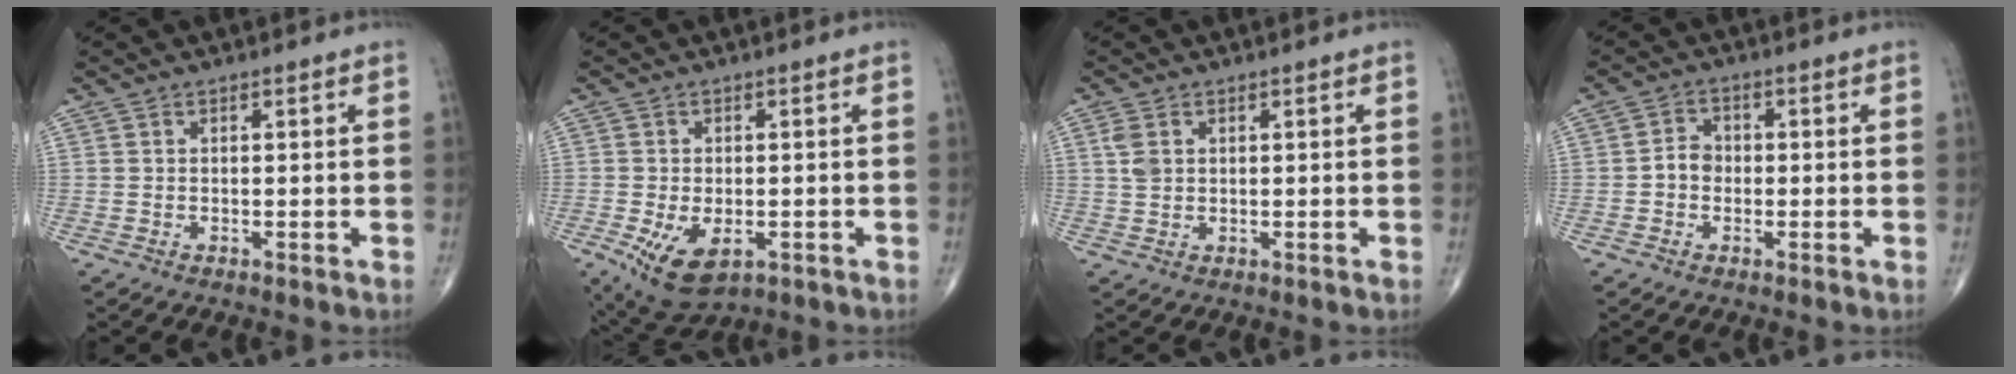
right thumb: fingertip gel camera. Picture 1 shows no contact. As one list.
[{"total": 8.9, "force": [-3.2, 4.9, 6.7], "torque": [-0.116, -0.006, -0.042]}, {"total": 2.8, "force": [0.9, 1.9, 1.9], "torque": [-0.039, 0.003, 0.022]}, {"total": 3.4, "force": [-0.7, 2.8, 1.8], "torque": [-0.018, 0.014, -0.019]}]